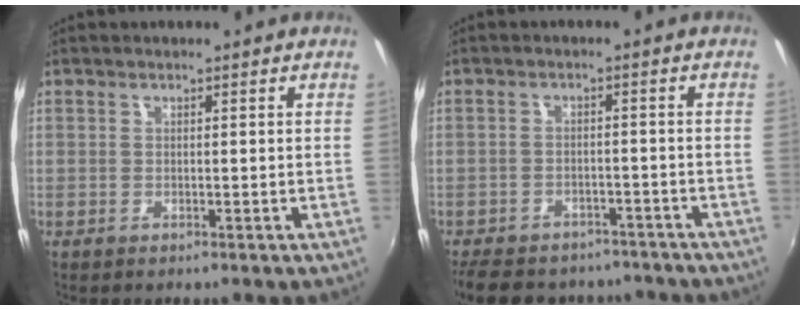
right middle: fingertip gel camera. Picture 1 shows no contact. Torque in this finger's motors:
{"motor_torque": [1.07, -1.06, 0.18, 0.03]}